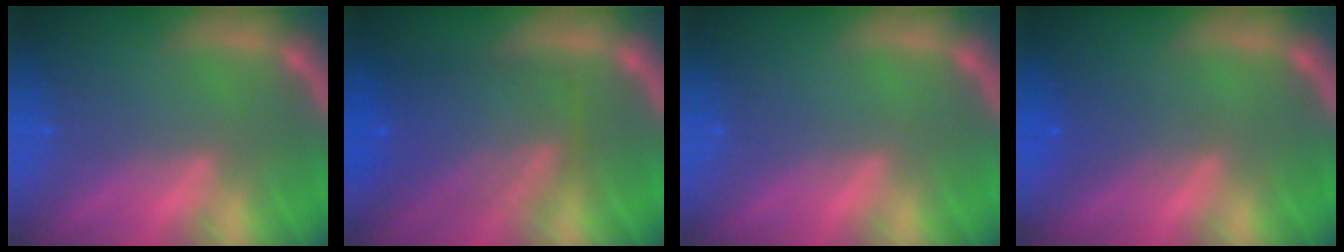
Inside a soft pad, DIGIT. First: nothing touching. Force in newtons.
{"total": 8.0}
{"total": 0.0}
{"total": 2.0}